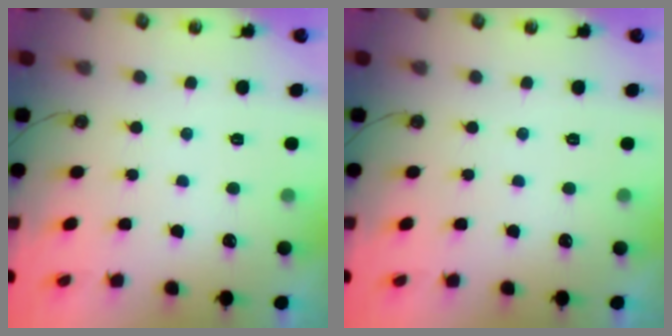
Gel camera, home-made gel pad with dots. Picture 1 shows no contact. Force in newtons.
{"total": 0.0}